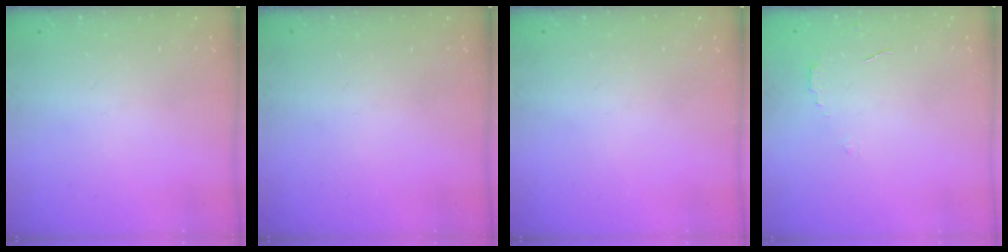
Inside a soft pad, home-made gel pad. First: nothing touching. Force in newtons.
{"total": 0.0}
{"total": 0.0}
{"total": 2.9, "press": 2.9, "slide": 0.2}